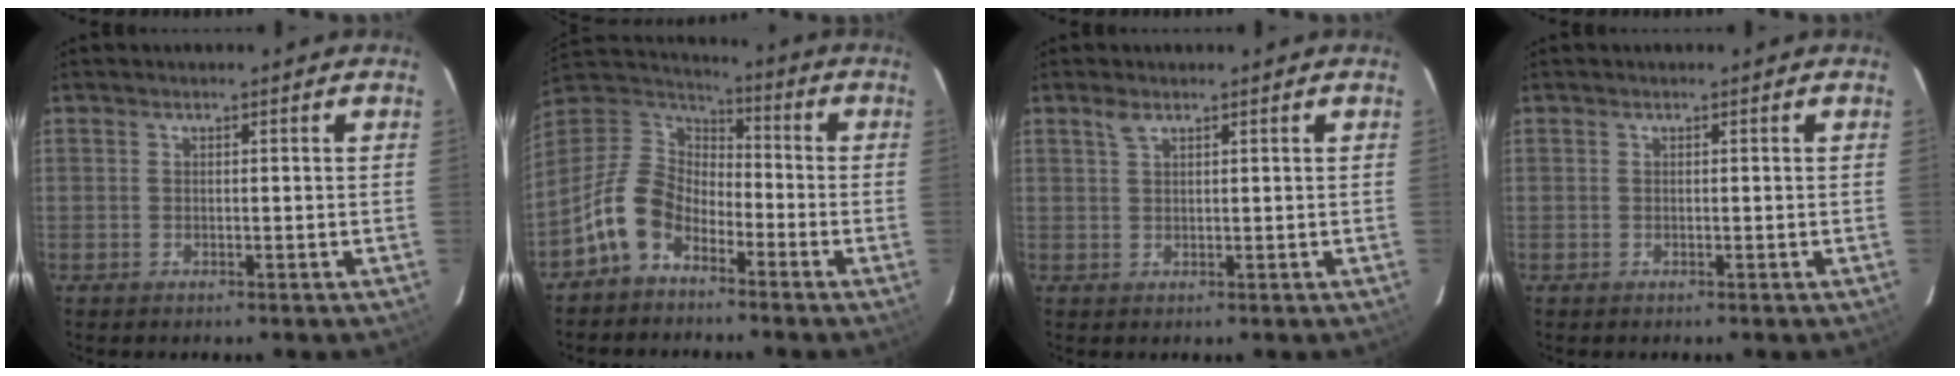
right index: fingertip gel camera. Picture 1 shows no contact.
{"total": 11.4, "force": [-6.6, 7.3, 5.8], "torque": [-0.125, 0.024, -0.134]}
{"total": 1.6, "force": [1.1, 0.6, 1.0], "torque": [-0.019, 0.005, 0.022]}
{"total": 0.0}